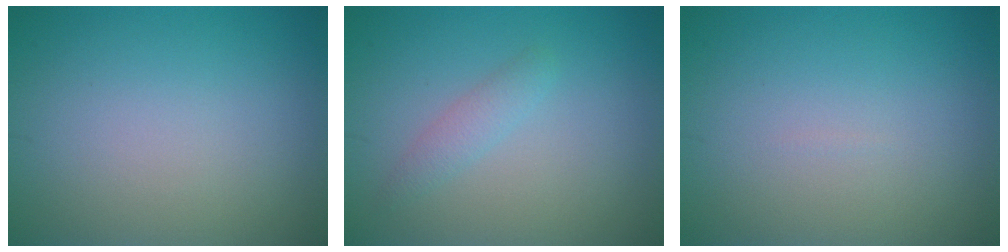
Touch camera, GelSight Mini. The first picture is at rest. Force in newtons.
{"total": 1.4, "press": 1.4, "slide": 0.0}
{"total": 0.0}